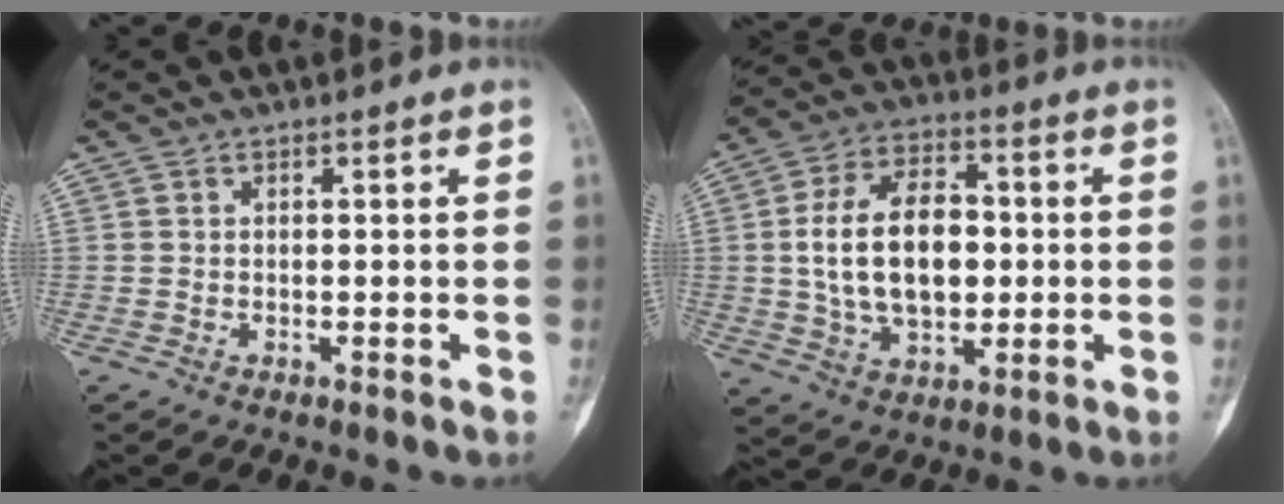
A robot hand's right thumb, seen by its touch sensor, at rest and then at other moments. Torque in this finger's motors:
{"motor_torque": [1.94, 2.49, 0.95, -0.41, 0.39]}